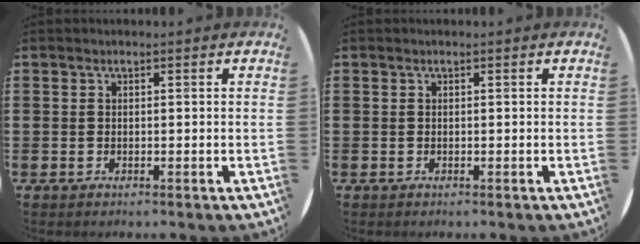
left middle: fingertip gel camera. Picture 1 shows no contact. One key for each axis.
{"total": 0.0}